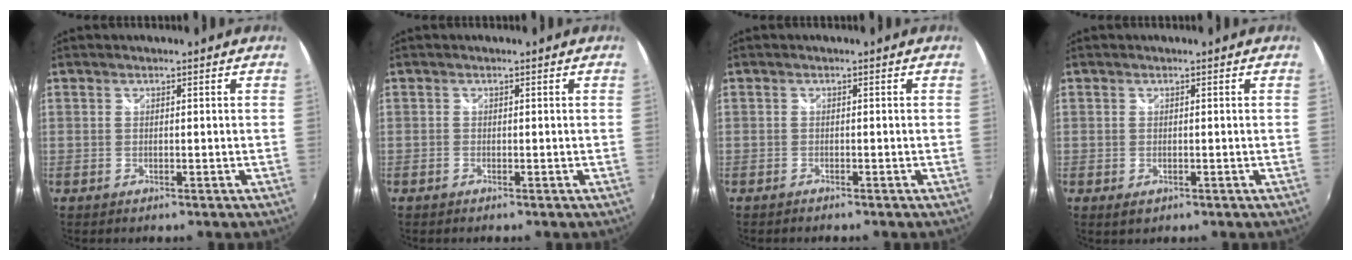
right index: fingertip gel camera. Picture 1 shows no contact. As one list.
[{"total": 0.5, "force": [-0.5, 0.2, 0.0], "torque": [-0.002, -0.002, -0.013]}, {"total": 0.9, "force": [-0.9, 0.3, 0.2], "torque": [-0.009, -0.003, -0.017]}, {"total": 1.4, "force": [-0.3, 1.1, 0.8], "torque": [-0.015, -0.005, -0.004]}]